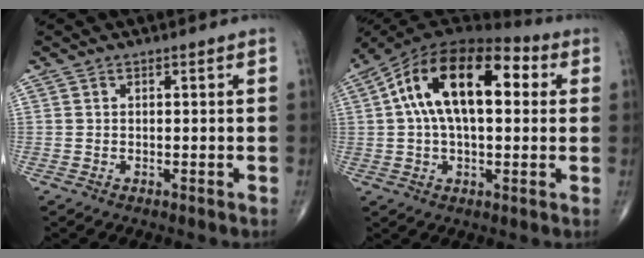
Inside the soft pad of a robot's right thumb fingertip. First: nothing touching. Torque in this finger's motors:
{"motor_torque": [-0.71, 2.56, 2.33, 0.45, 0.52]}